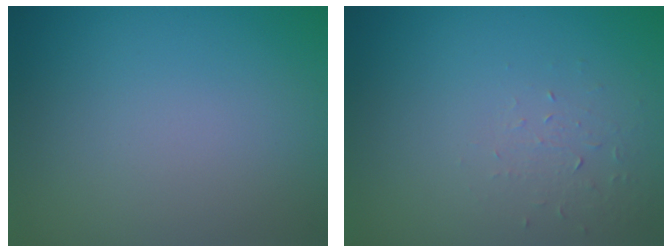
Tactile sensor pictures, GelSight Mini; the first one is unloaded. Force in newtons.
{"total": 1.0, "press": 0.4, "slide": 0.9}